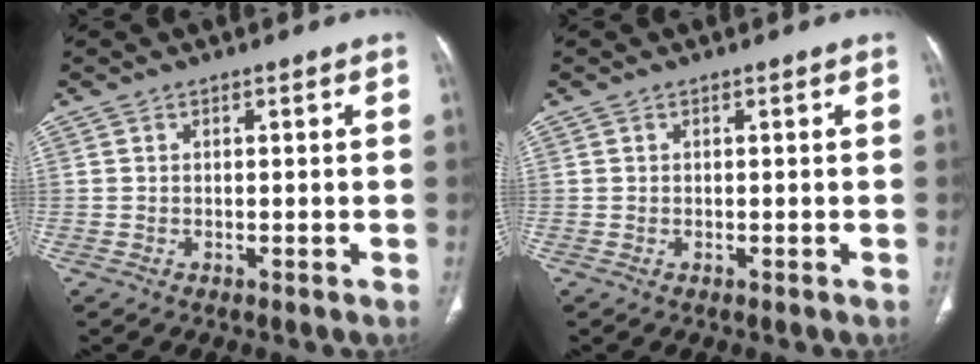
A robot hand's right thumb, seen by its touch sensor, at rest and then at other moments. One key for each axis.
{"total": 0.0}